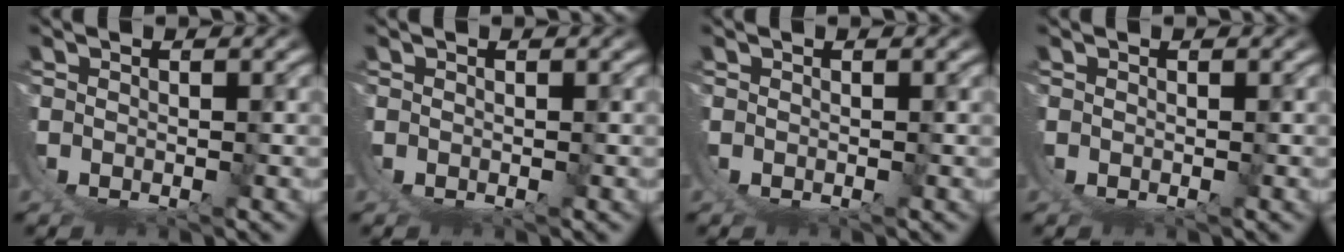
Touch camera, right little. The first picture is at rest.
{"total": 0.0}
{"total": 0.0}
{"total": 0.0}